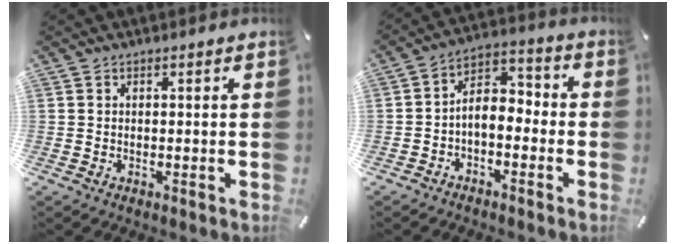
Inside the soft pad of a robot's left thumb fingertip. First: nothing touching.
{"total": 6.0, "force": [-2.5, 4.0, 3.7], "torque": [-0.076, 0.003, -0.051]}